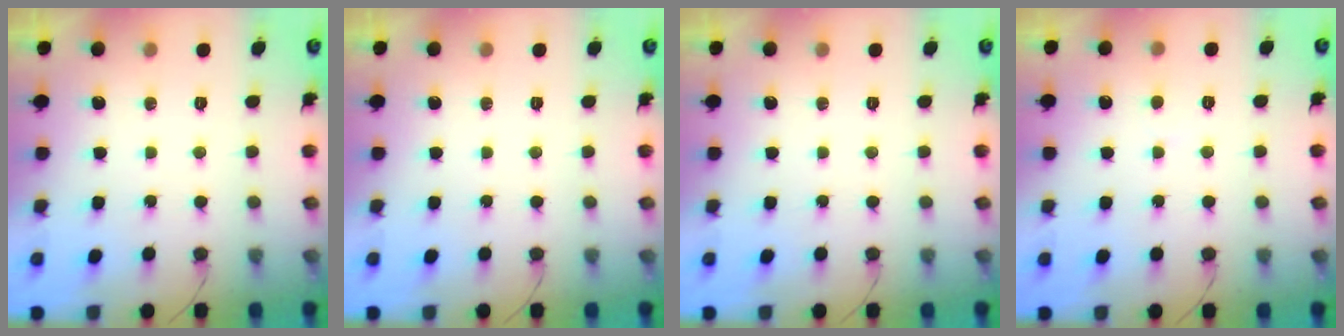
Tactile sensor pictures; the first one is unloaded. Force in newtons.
{"total": 0.0}
{"total": 0.0}
{"total": 2.6, "press": 2.6, "slide": 0.2}